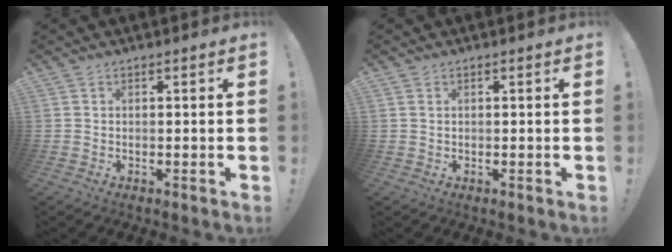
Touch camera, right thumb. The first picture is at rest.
{"total": 0.6, "force": [0.3, 0.3, 0.5], "torque": [-0.016, 0.004, 0.008]}